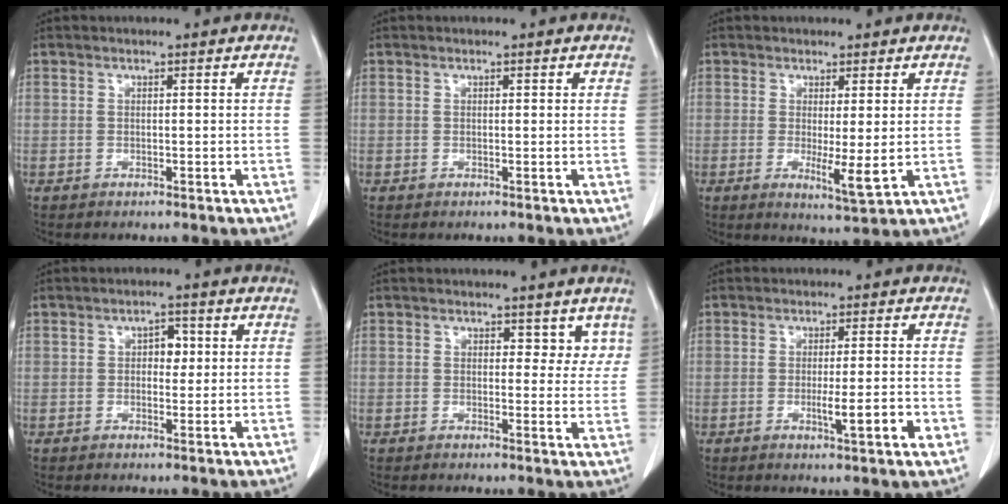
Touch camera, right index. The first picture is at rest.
{"total": 0.0}
{"total": 4.7, "force": [-0.4, 0.4, 4.6], "torque": [-0.080, -0.016, 0.000]}
{"total": 2.6, "force": [0.4, 1.6, 2.0], "torque": [-0.024, 0.007, 0.005]}
{"total": 3.8, "force": [2.4, 2.5, 1.5], "torque": [0.008, -0.005, 0.025]}
{"total": 5.4, "force": [-1.6, 0.2, 5.1], "torque": [-0.084, -0.009, -0.021]}